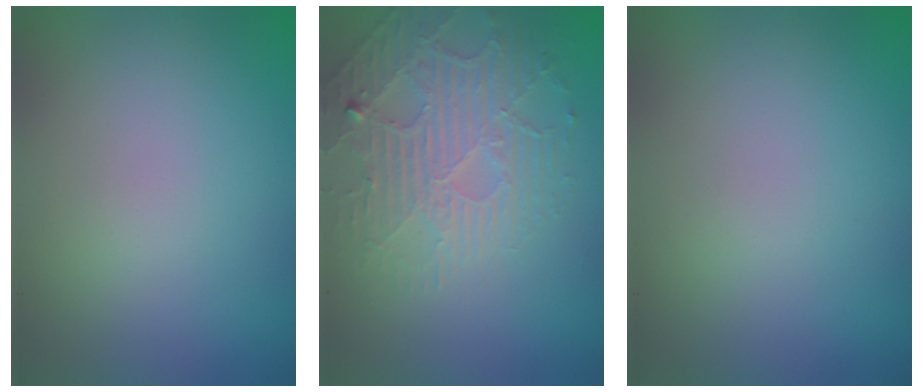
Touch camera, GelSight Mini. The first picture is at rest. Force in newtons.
{"total": 4.5, "press": 3.3, "slide": 3.1}
{"total": 0.0}